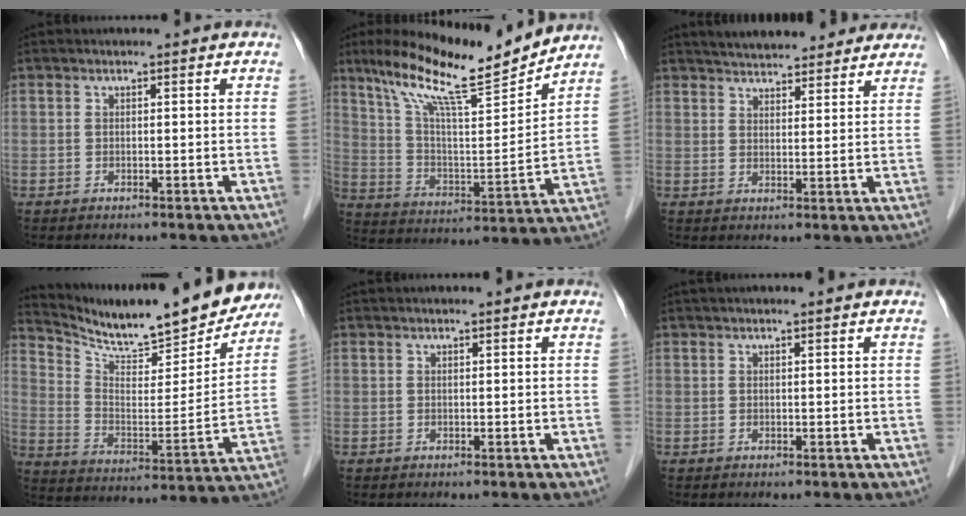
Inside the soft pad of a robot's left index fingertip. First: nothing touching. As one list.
[{"total": 16.9, "force": [14.0, 0.8, 9.6], "torque": [-0.167, -0.003, 0.236]}, {"total": 12.8, "force": [11.5, 3.3, 4.5], "torque": [-0.051, 0.029, 0.151]}, {"total": 21.4, "force": [19.5, 3.9, 7.8], "torque": [-0.134, -0.035, 0.287]}, {"total": 1.9, "force": [1.6, 0.1, 0.9], "torque": [-0.010, 0.025, 0.025]}, {"total": 3.6, "force": [3.1, 0.2, 1.9], "torque": [-0.023, 0.035, 0.043]}]